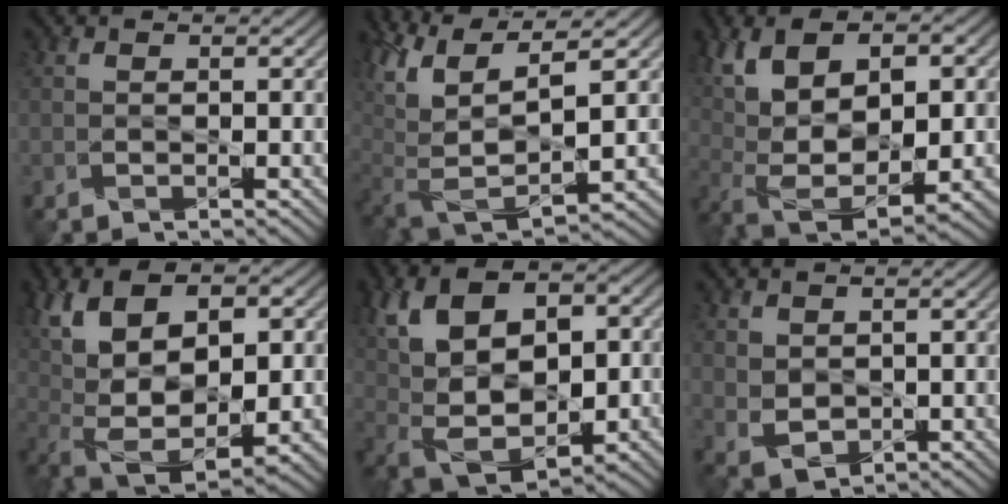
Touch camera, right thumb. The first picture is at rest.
{"total": 11.6, "force": [4.1, 5.5, 9.3], "torque": [-0.217, -0.003, 0.091]}
{"total": 13.7, "force": [2.5, 6.8, 11.7], "torque": [-0.224, 0.011, 0.049]}
{"total": 14.4, "force": [2.2, 7.7, 11.9], "torque": [-0.231, 0.013, 0.045]}
{"total": 14.2, "force": [1.9, 8.8, 10.9], "torque": [-0.212, 0.027, 0.049]}
{"total": 2.7, "force": [1.1, 2.1, 1.3], "torque": [-0.040, -0.009, 0.025]}